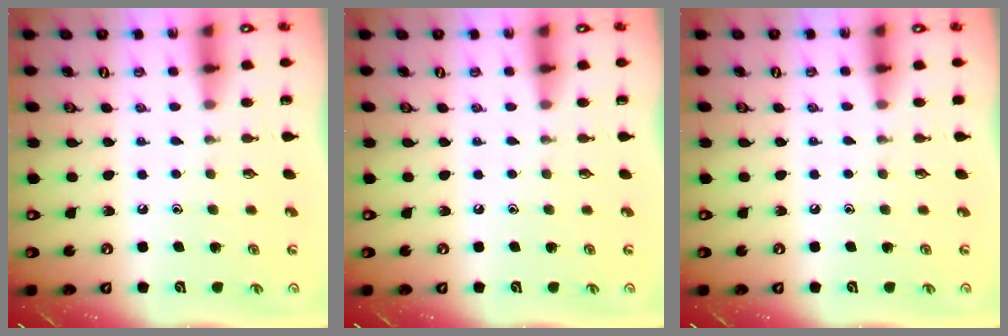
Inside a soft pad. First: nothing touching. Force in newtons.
{"total": 0.0}
{"total": 2.9, "press": 2.9, "slide": 0.5}